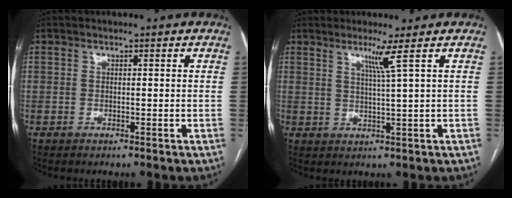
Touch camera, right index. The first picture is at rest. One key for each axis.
{"total": 3.4, "fx": 1.8, "fy": -1.5, "fz": 2.5, "tx": -0.052, "ty": -0.013, "tz": 0.039}